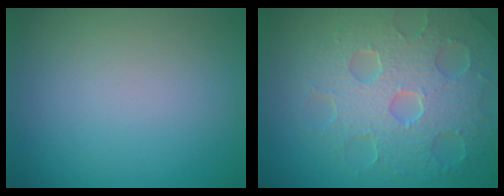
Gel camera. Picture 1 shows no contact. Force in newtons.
{"total": 8.1, "press": 5.8, "slide": 5.8}